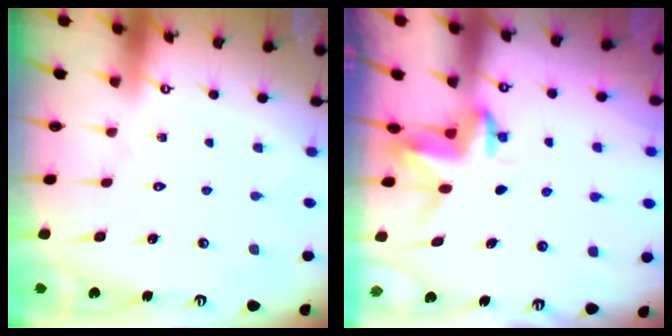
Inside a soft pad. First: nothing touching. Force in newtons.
{"total": 3.7, "press": 3.7, "slide": 0.3}